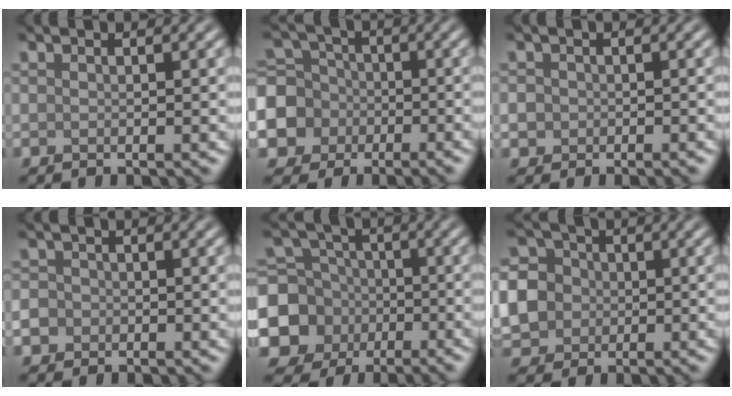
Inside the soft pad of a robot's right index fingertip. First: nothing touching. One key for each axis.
{"total": 8.8, "fx": -3.2, "fy": 7.9, "fz": 2.5, "tx": -0.071, "ty": -0.018, "tz": -0.084}
{"total": 1.8, "fx": -0.5, "fy": 1.6, "fz": 0.6, "tx": 0.000, "ty": -0.005, "tz": -0.006}
{"total": 4.6, "fx": -1.8, "fy": 4.1, "fz": 1.2, "tx": -0.015, "ty": -0.007, "tz": -0.055}
{"total": 9.5, "fx": -2.9, "fy": 8.6, "fz": 2.9, "tx": -0.073, "ty": -0.015, "tz": -0.084}
{"total": 9.3, "fx": -1.3, "fy": 8.5, "fz": 3.5, "tx": -0.096, "ty": 0.004, "tz": -0.051}